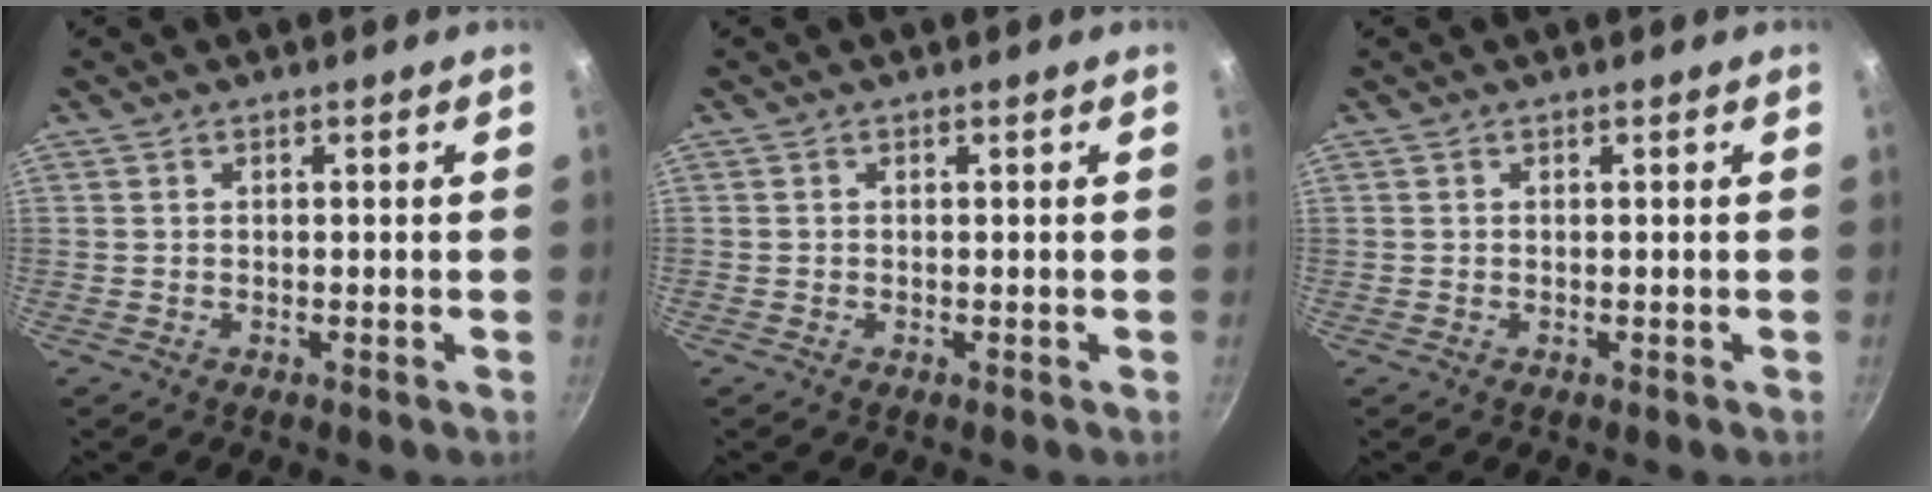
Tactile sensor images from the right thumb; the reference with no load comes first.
{"total": 0.0}
{"total": 0.0}